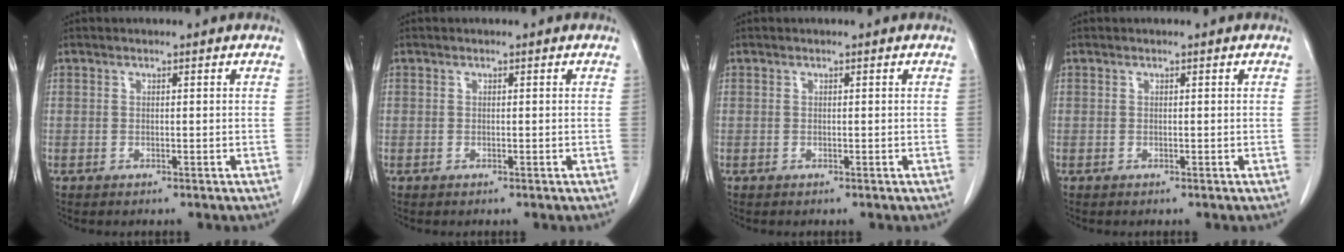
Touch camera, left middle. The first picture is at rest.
{"total": 0.0}
{"total": 0.0}
{"total": 0.0}